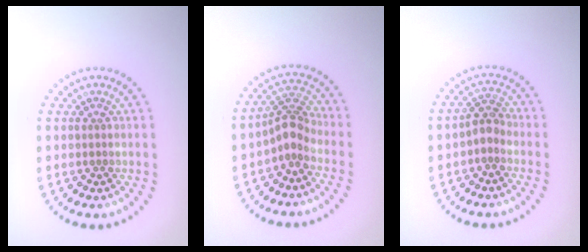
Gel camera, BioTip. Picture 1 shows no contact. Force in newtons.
{"total": 2.9, "press": 2.1, "slide": 2.1}
{"total": 2.0, "press": 1.7, "slide": 1.1}